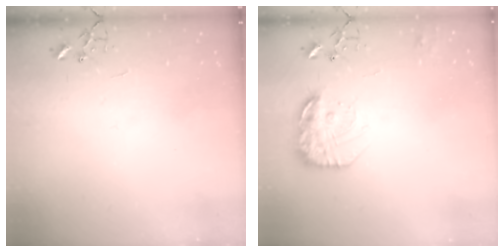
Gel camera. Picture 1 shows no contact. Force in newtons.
{"total": 15.4, "press": 15.3, "slide": 1.0}